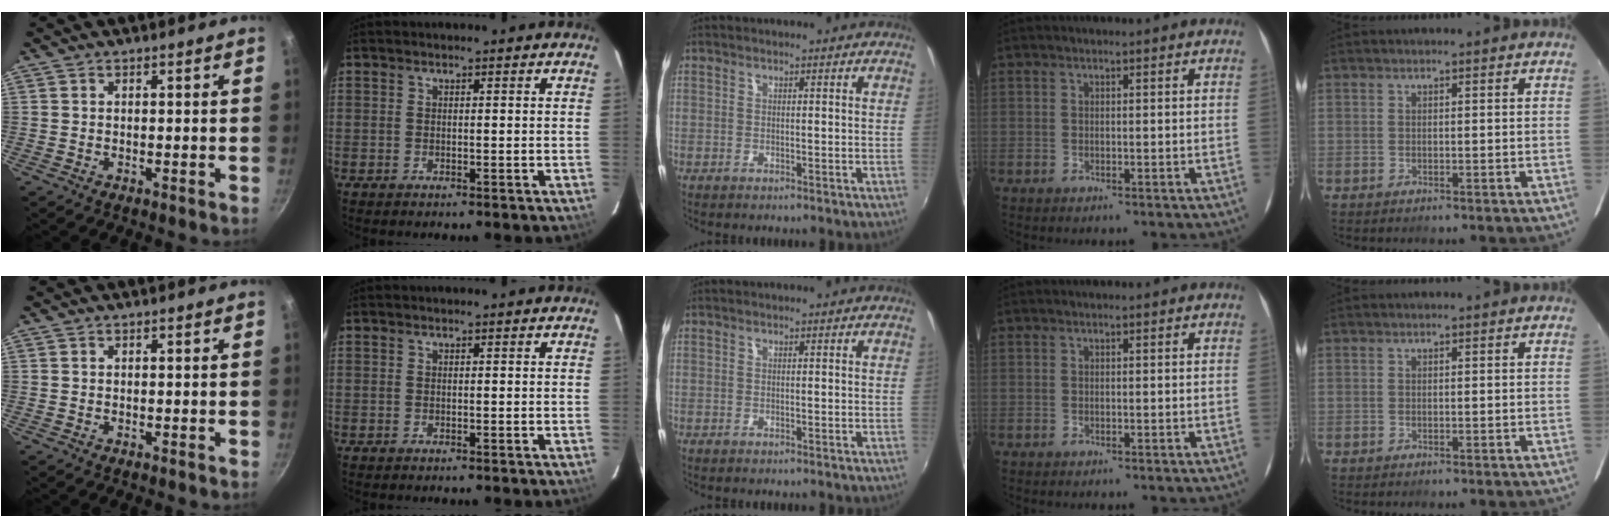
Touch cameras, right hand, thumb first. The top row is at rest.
{}